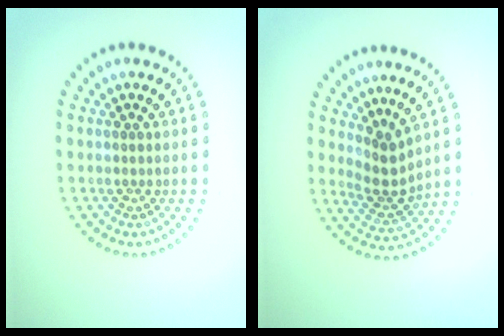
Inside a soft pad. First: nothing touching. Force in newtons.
{"total": 2.9, "press": 2.0, "slide": 2.0}